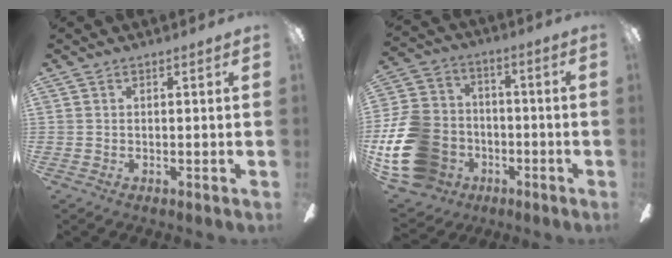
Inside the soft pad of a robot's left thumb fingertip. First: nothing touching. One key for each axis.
{"total": 20.1, "fx": -6.6, "fy": 15.7, "fz": 10.7, "tx": -0.228, "ty": 0.046, "tz": -0.101}